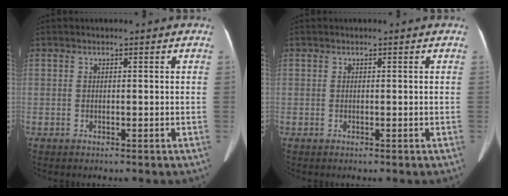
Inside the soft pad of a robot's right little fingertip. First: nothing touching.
{"total": 0.0}